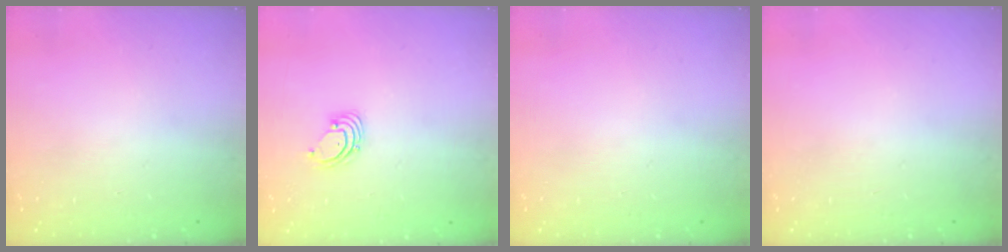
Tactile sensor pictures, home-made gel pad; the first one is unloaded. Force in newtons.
{"total": 1.6, "press": 1.6, "slide": 0.1}
{"total": 0.0}
{"total": 0.0}